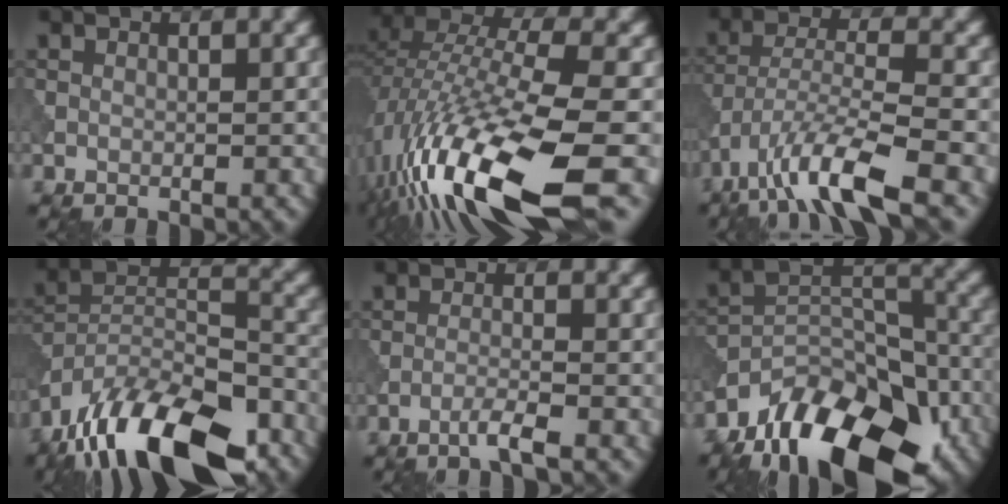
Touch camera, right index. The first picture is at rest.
{"total": 16.7, "force": [-7.8, 4.9, 13.9], "torque": [-0.291, -0.008, -0.137]}
{"total": 8.5, "force": [-5.5, 1.9, 6.1], "torque": [-0.112, -0.001, -0.107]}
{"total": 16.0, "force": [-11.8, 5.7, 9.2], "torque": [-0.186, 0.005, -0.193]}
{"total": 2.0, "force": [-1.3, 0.1, 1.5], "torque": [-0.025, 0.007, -0.035]}
{"total": 15.0, "force": [-10.3, 7.1, 8.2], "torque": [-0.144, 0.005, -0.170]}